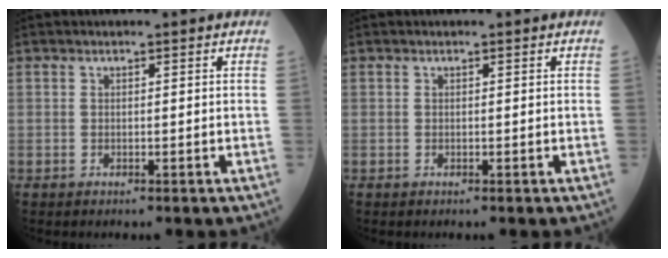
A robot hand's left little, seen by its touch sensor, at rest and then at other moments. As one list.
[{"total": 0.0}]